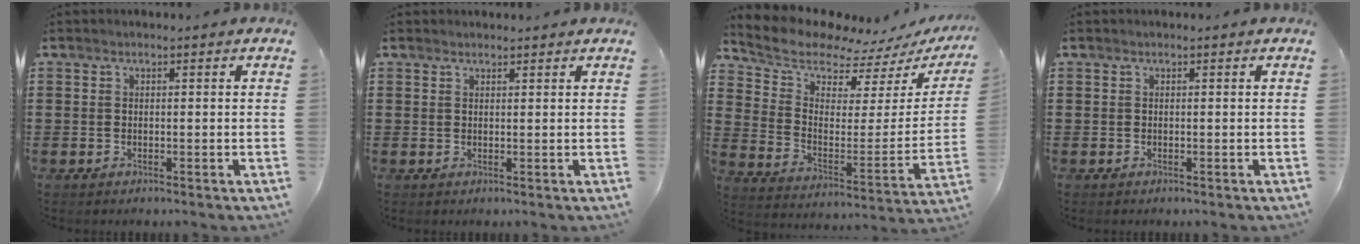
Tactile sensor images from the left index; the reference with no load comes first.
{"total": 1.0, "force": [0.9, 0.1, 0.1], "torque": [-0.004, -0.001, 0.019]}
{"total": 7.8, "force": [7.3, 2.5, 1.1], "torque": [-0.064, -0.065, 0.127]}
{"total": 0.0}